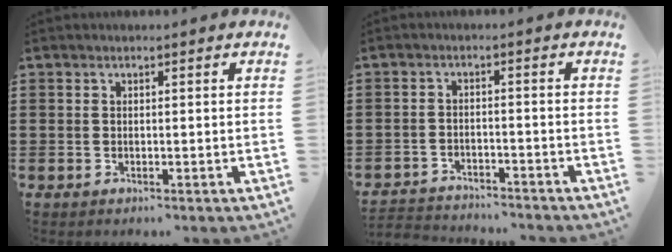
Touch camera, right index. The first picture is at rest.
{"total": 2.8, "force": [-2.8, 0.1, -0.2], "torque": [-0.007, -0.004, -0.061]}